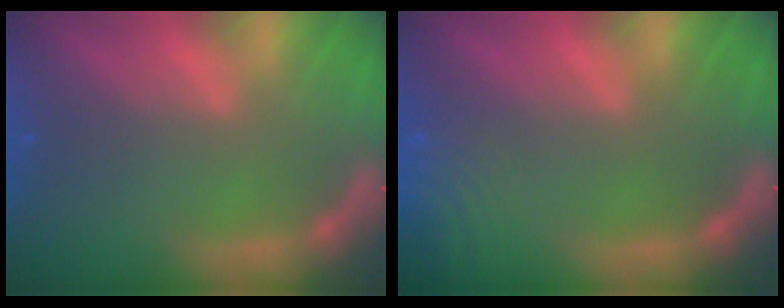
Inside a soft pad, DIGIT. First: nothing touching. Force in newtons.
{"total": 6.5}